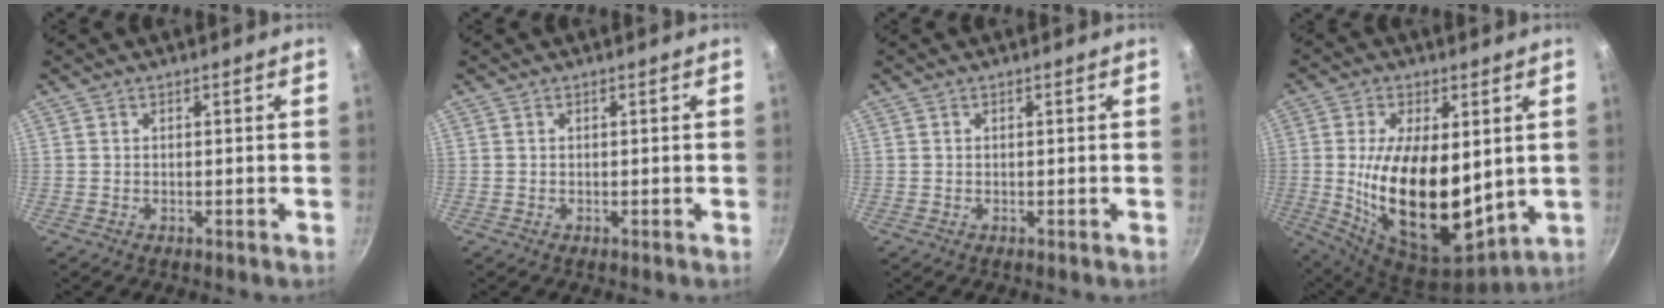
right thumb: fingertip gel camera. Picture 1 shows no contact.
{"total": 0.0}
{"total": 0.0}
{"total": 21.2, "force": [1.2, 11.0, 18.0], "torque": [-0.311, -0.033, 0.034]}